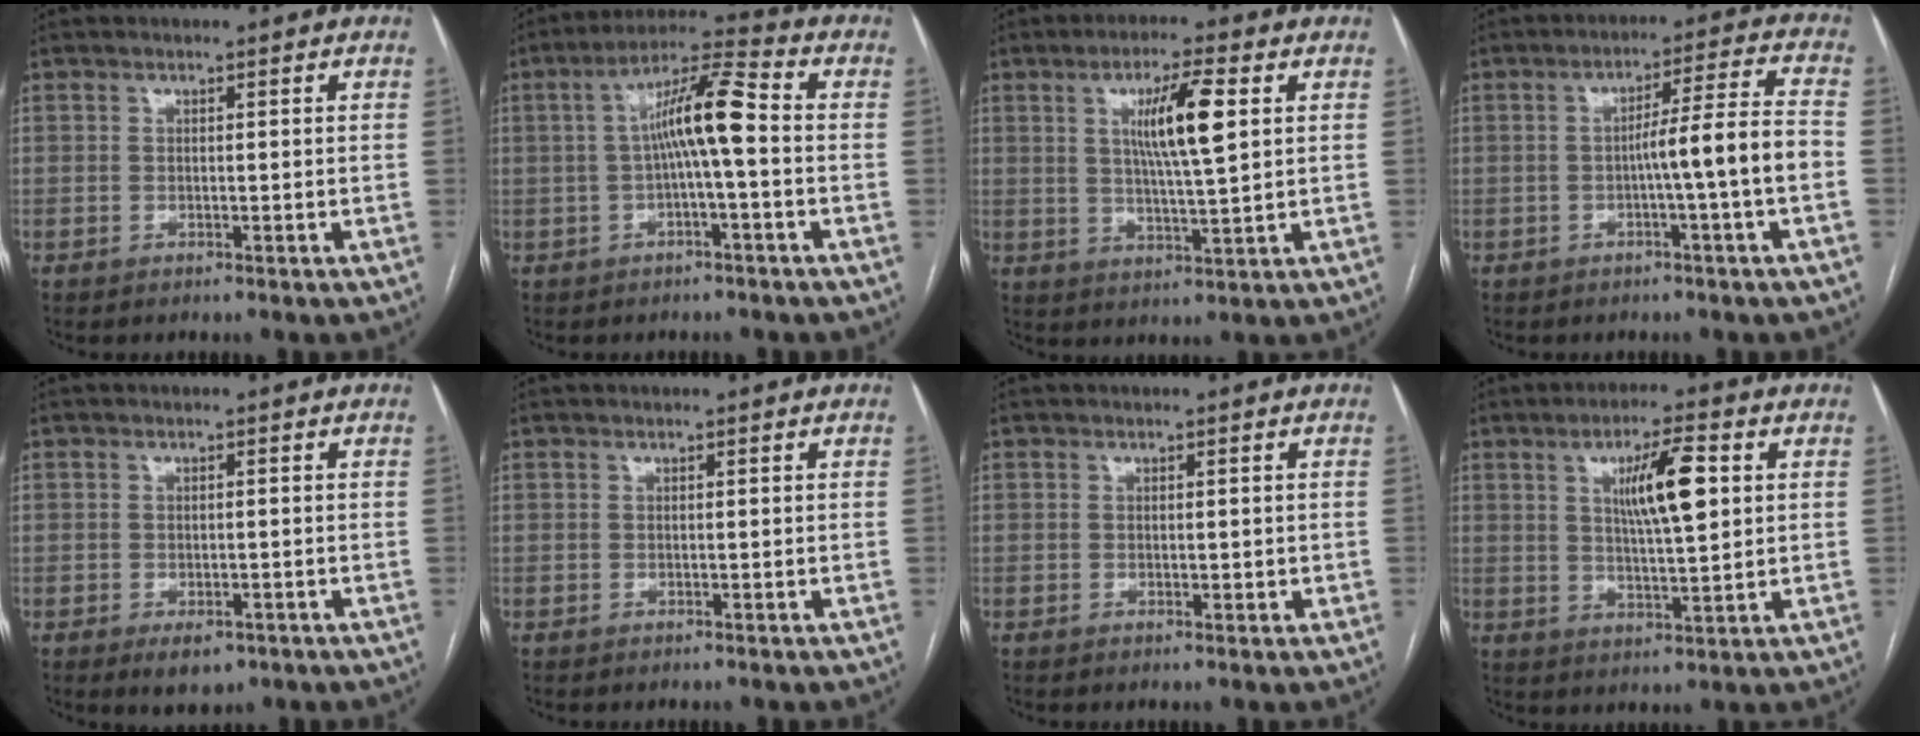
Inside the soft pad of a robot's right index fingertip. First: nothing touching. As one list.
[{"total": 9.1, "force": [-0.1, 0.8, 9.1], "torque": [-0.161, 0.029, -0.006]}, {"total": 9.2, "force": [2.6, 0.6, 8.8], "torque": [-0.153, 0.001, 0.046]}, {"total": 8.4, "force": [-1.9, -1.1, 8.1], "torque": [-0.122, 0.014, -0.027]}, {"total": 3.5, "force": [-1.8, 2.0, 2.1], "torque": [-0.024, -0.002, -0.015]}, {"total": 0.0}, {"total": 1.3, "force": [0.0, 0.7, 1.0], "torque": [-0.016, 0.001, 0.003]}, {"total": 9.1, "force": [2.5, 1.4, 8.6], "torque": [-0.146, 0.004, 0.045]}]